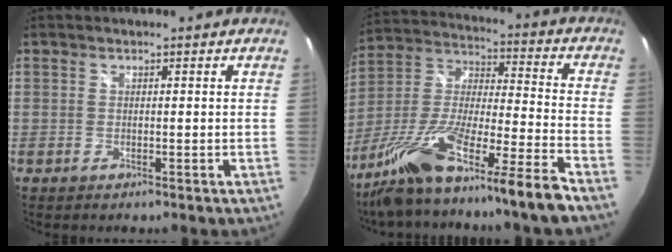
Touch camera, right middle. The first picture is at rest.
{"total": 21.0, "force": [-15.7, -0.9, 13.9], "torque": [-0.239, -0.040, -0.281]}